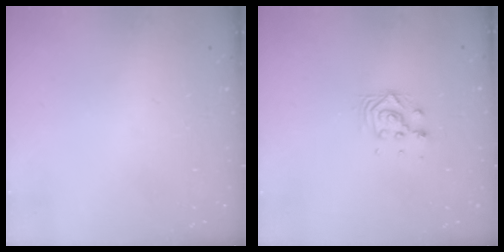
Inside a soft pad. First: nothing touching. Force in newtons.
{"total": 6.1, "press": 6.1, "slide": 0.2}